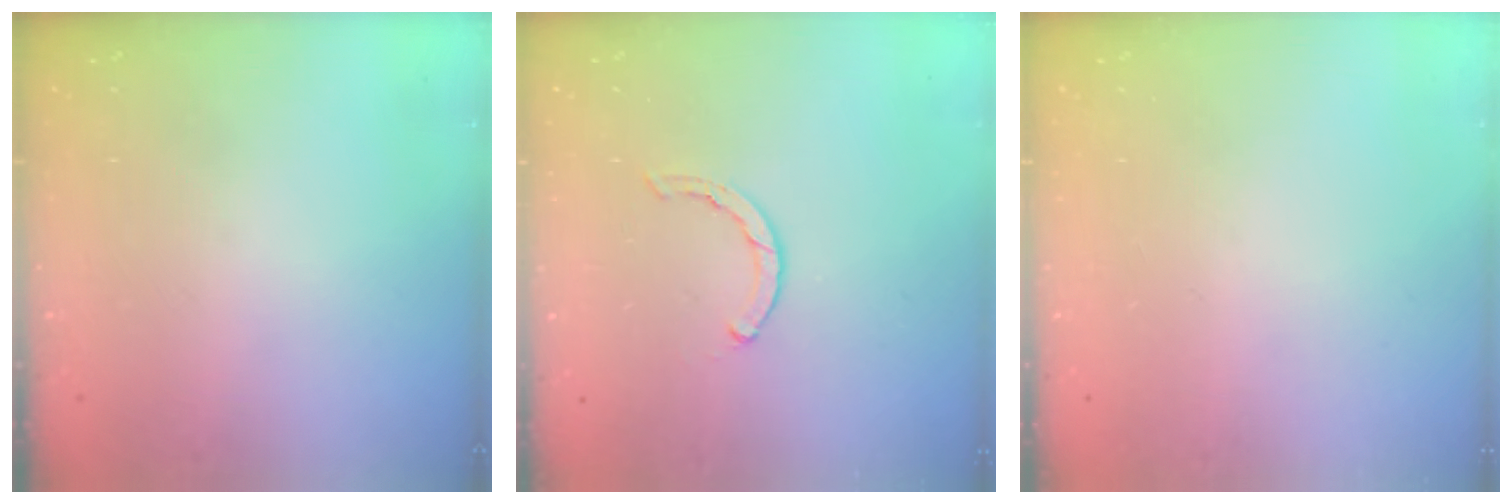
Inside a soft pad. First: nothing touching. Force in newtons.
{"total": 0.5, "press": 0.5, "slide": 0.2}
{"total": 0.0}